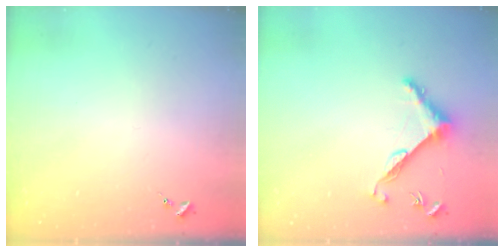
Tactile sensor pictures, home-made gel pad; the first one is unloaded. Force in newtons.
{"total": 7.5, "press": 7.5, "slide": 0.5}